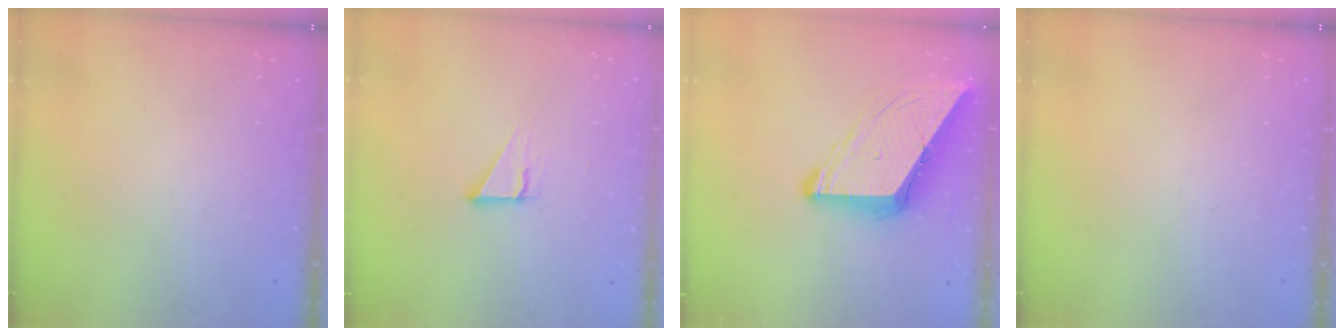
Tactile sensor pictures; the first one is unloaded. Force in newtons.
{"total": 3.4, "press": 3.4, "slide": 0.3}
{"total": 10.6, "press": 10.5, "slide": 1.3}
{"total": 0.0}